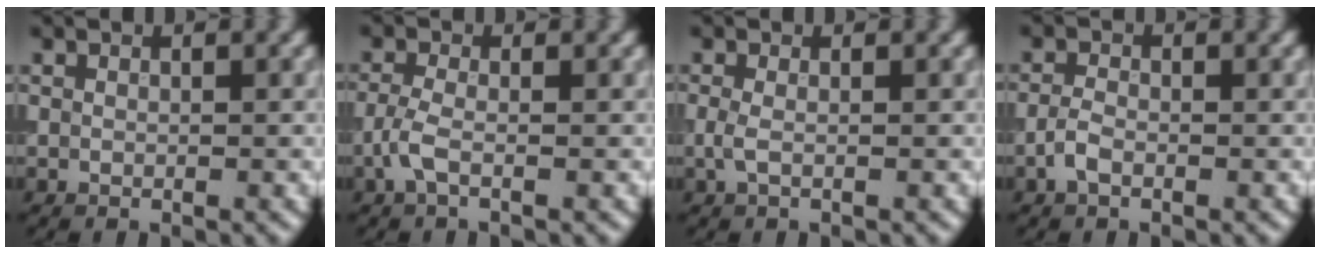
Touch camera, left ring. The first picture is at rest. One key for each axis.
{"total": 2.0, "fx": -1.0, "fy": 0.6, "fz": 1.6, "tx": -0.041, "ty": 0.003, "tz": -0.029}
{"total": 1.1, "fx": -0.2, "fy": 0.3, "fz": 1.0, "tx": -0.026, "ty": -0.001, "tz": -0.008}
{"total": 1.7, "fx": -1.0, "fy": 0.8, "fz": 1.1, "tx": -0.026, "ty": 0.002, "tz": -0.027}